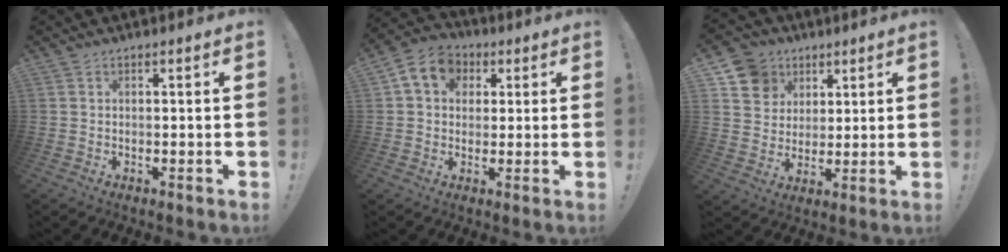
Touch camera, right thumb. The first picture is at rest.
{"total": 9.9, "force": [2.9, 8.3, 4.7], "torque": [-0.073, 0.006, 0.061]}
{"total": 10.5, "force": [5.1, 8.9, 2.1], "torque": [-0.031, -0.028, 0.104]}